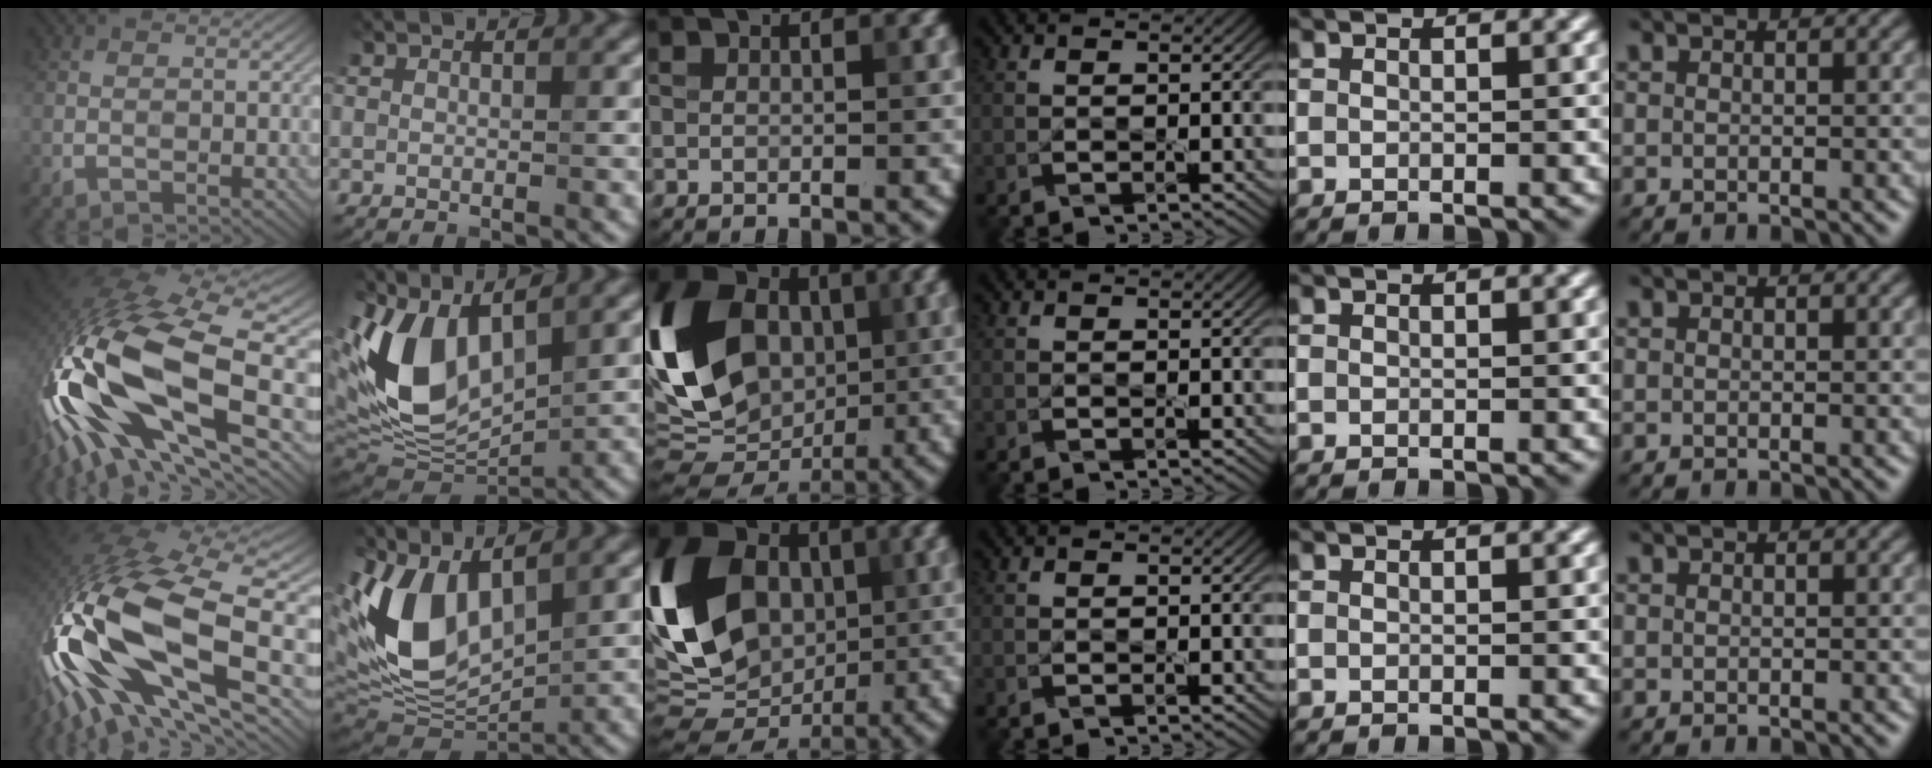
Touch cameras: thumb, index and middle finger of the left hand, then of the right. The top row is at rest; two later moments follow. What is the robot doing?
{"motion": "lift_and_place", "object": "knife"}